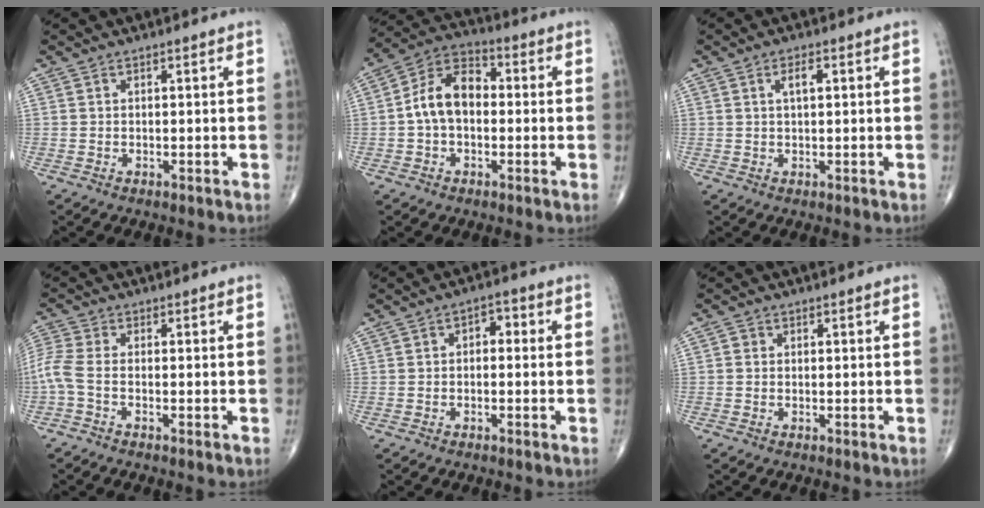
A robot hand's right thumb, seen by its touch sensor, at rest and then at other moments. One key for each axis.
{"total": 10.2, "fx": -0.4, "fy": 6.8, "fz": 7.6, "tx": -0.127, "ty": 0.034, "tz": -0.020}
{"total": 2.7, "fx": 0.8, "fy": 1.1, "fz": 2.3, "tx": -0.041, "ty": 0.002, "tz": 0.015}
{"total": 4.8, "fx": -1.7, "fy": 1.5, "fz": 4.2, "tx": -0.131, "ty": 0.011, "tz": -0.044}
{"total": 3.0, "fx": 0.1, "fy": 1.9, "fz": 2.3, "tx": -0.015, "ty": 0.012, "tz": -0.008}
{"total": 0.9, "fx": 0.0, "fy": 0.8, "fz": 0.3, "tx": 0.000, "ty": 0.002, "tz": -0.001}